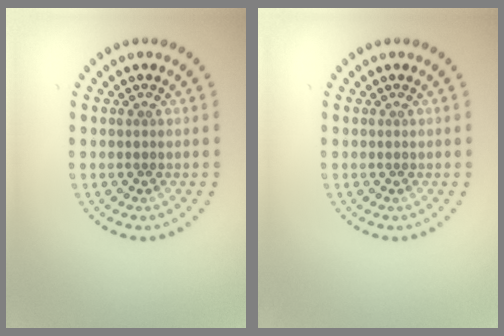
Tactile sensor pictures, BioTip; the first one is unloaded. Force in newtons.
{"total": 0.0}